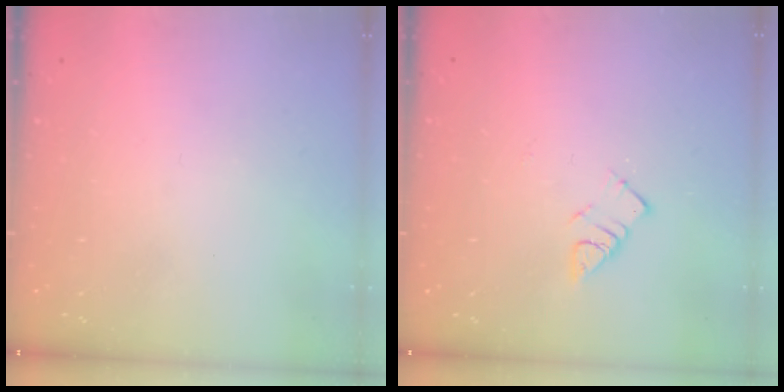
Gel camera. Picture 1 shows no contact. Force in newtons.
{"total": 4.6, "press": 4.6, "slide": 0.2}